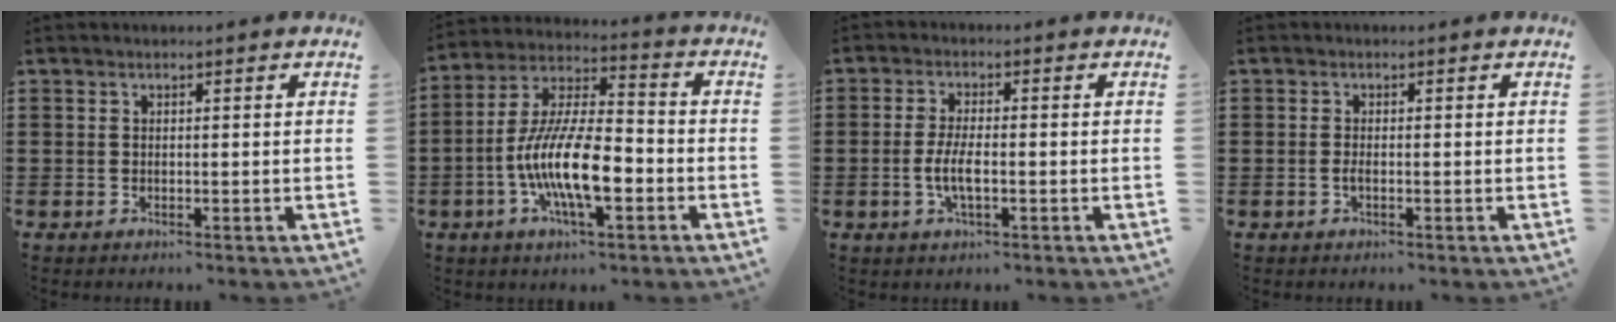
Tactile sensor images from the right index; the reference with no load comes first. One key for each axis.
{"total": 13.1, "fx": -4.4, "fy": 4.3, "fz": 11.6, "tx": -0.243, "ty": -0.002, "tz": -0.081}
{"total": 4.2, "fx": -1.1, "fy": 1.1, "fz": 3.9, "tx": -0.089, "ty": -0.004, "tz": -0.026}
{"total": 0.9, "fx": -0.4, "fy": 0.1, "fz": 0.8, "tx": -0.016, "ty": -0.003, "tz": -0.007}